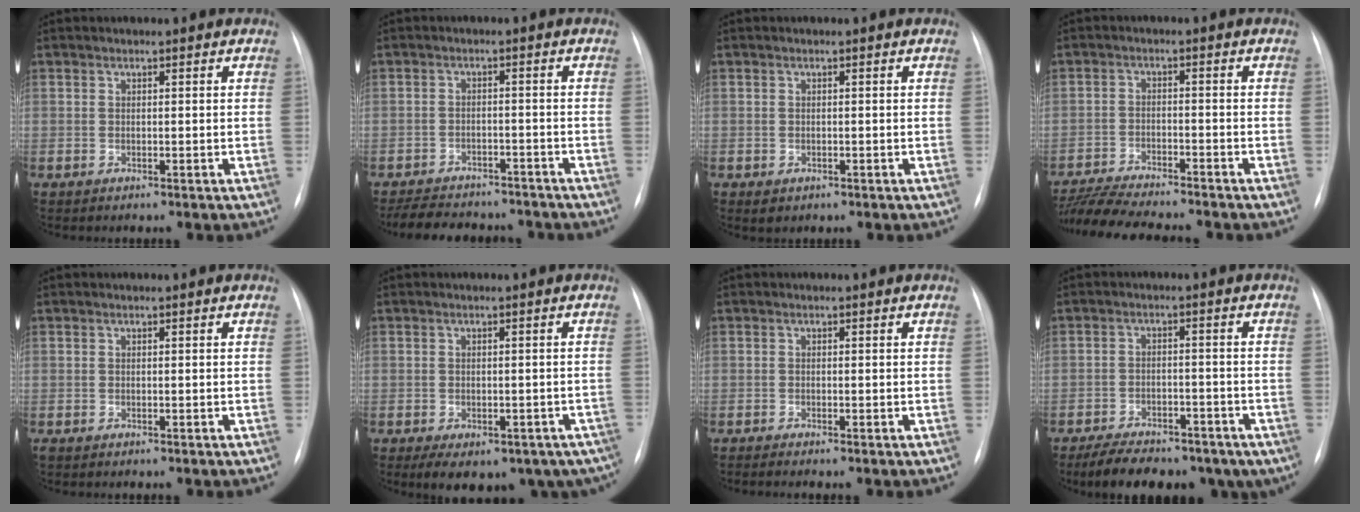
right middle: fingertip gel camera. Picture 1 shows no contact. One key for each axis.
{"total": 12.3, "fx": -10.8, "fy": 4.2, "fz": 4.0, "tx": -0.074, "ty": 0.006, "tz": -0.142}
{"total": 1.2, "fx": -0.5, "fy": 1.0, "fz": 0.4, "tx": -0.005, "ty": 0.003, "tz": -0.001}
{"total": 11.8, "fx": -10.7, "fy": 0.8, "fz": 5.0, "tx": -0.084, "ty": -0.012, "tz": -0.170}
{"total": 2.0, "fx": -1.7, "fy": 0.8, "fz": 0.8, "tx": -0.011, "ty": -0.004, "tz": -0.019}
{"total": 15.8, "fx": -10.7, "fy": 8.5, "fz": 7.9, "tx": -0.102, "ty": 0.000, "tz": -0.122}
{"total": 1.2, "fx": -1.0, "fy": -0.1, "fz": 0.7, "tx": -0.009, "ty": 0.001, "tz": -0.015}
{"total": 15.4, "fx": -10.8, "fy": 7.4, "fz": 8.1, "tx": -0.148, "ty": -0.001, "tz": -0.150}